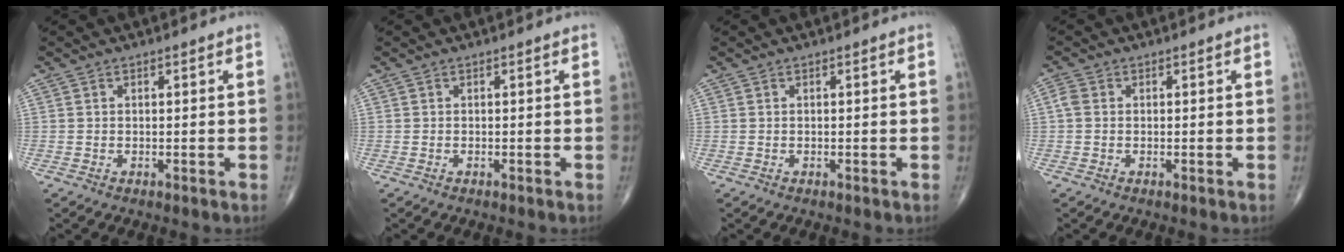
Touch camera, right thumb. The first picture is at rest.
{"total": 0.0}
{"total": 0.0}
{"total": 1.8, "force": [0.1, 1.4, 1.1], "torque": [-0.026, 0.005, -0.003]}